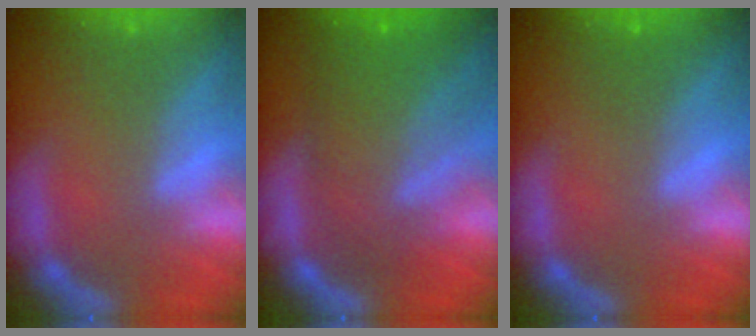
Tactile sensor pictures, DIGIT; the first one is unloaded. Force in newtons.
{"total": 9.0}
{"total": 1.0}